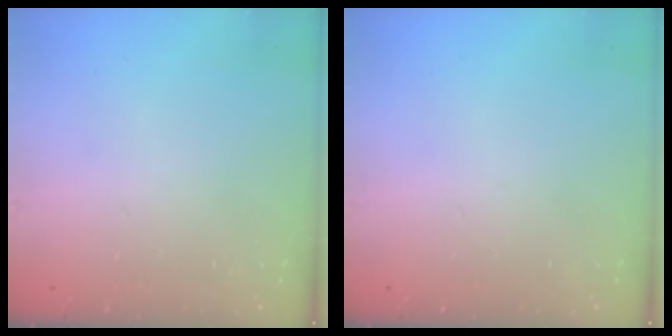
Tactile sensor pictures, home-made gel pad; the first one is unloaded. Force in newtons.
{"total": 0.0}